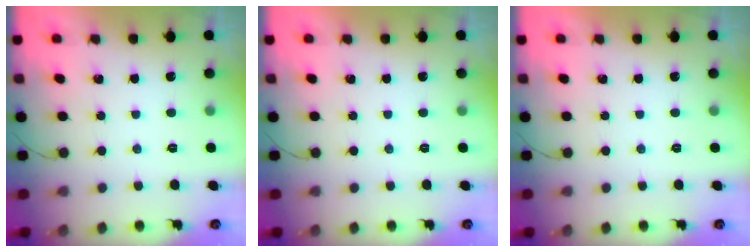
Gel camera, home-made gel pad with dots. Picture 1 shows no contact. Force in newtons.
{"total": 0.0}
{"total": 0.0}